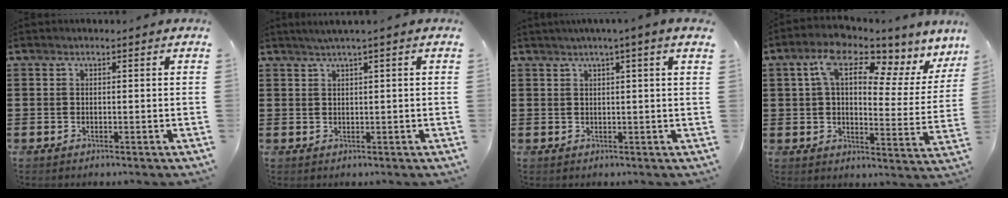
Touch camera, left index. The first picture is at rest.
{"total": 1.3, "force": [0.7, -0.3, 1.1], "torque": [-0.019, 0.000, 0.012]}
{"total": 1.5, "force": [0.9, -0.4, 1.1], "torque": [-0.021, -0.002, 0.016]}
{"total": 9.3, "force": [6.4, 2.6, 6.2], "torque": [-0.123, -0.032, 0.103]}